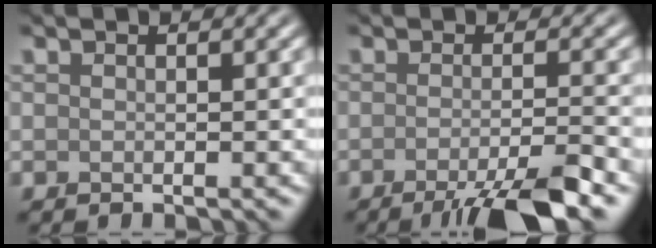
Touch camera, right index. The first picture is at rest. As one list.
[{"total": 5.7, "force": [-3.4, 1.0, 4.5], "torque": [-0.061, -0.004, -0.064]}]